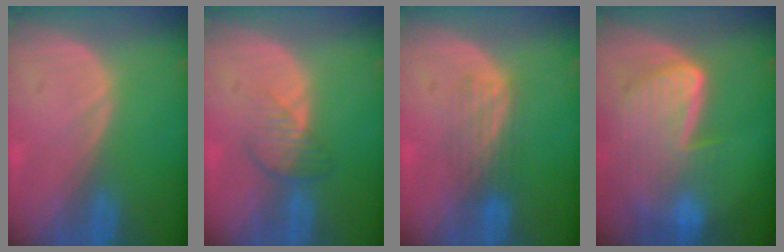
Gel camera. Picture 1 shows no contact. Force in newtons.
{"total": 3.9, "press": 3.3, "slide": 2.0}
{"total": 3.8, "press": 3.8, "slide": 0.1}
{"total": 9.2, "press": 8.1, "slide": 4.3}